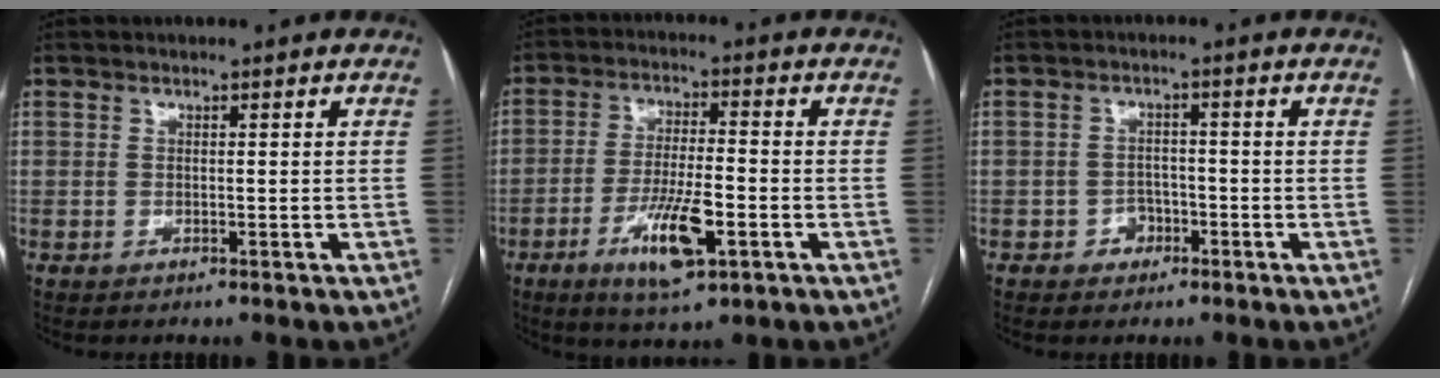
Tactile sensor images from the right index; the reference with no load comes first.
{"total": 9.8, "force": [-4.0, 2.2, 8.7], "torque": [-0.165, -0.010, -0.065]}
{"total": 2.8, "force": [-1.4, 2.2, 0.9], "torque": [-0.003, 0.011, -0.021]}